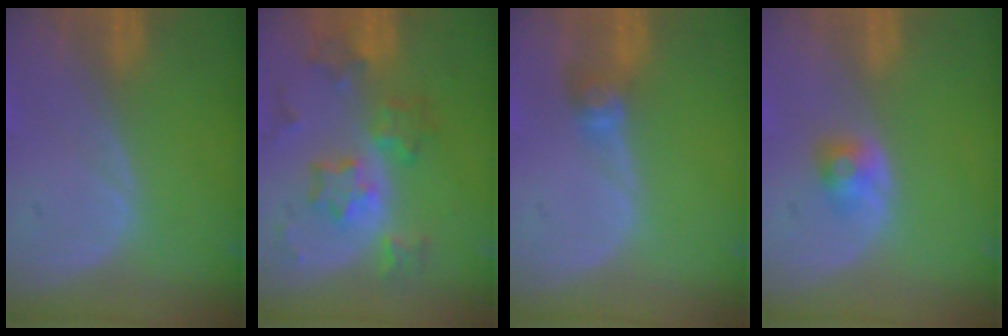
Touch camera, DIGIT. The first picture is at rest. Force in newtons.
{"total": 7.6, "press": 7.6, "slide": 0.4}
{"total": 2.6, "press": 2.5, "slide": 0.6}
{"total": 2.6, "press": 2.3, "slide": 1.2}